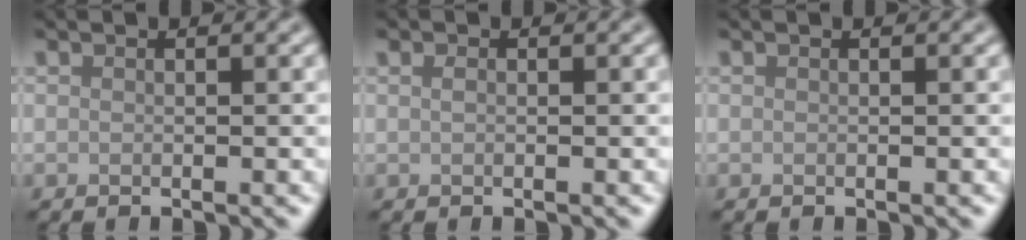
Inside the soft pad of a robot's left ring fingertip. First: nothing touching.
{"total": 0.6, "force": [0.1, 0.4, 0.4], "torque": [-0.011, 0.001, 0.003]}
{"total": 0.0}